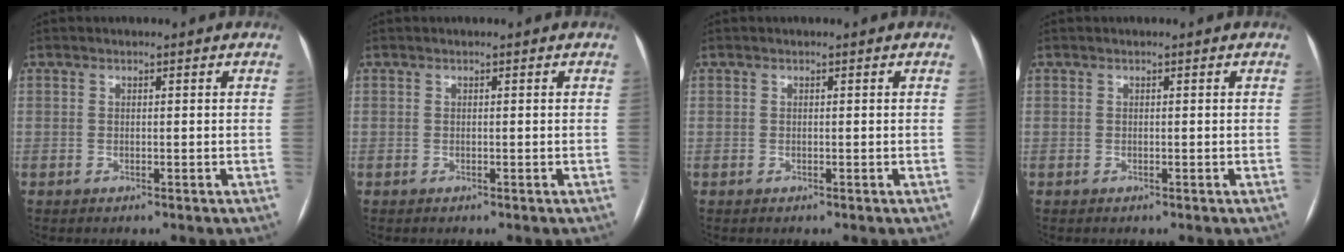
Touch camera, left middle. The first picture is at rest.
{"total": 0.0}
{"total": 0.0}
{"total": 0.0}